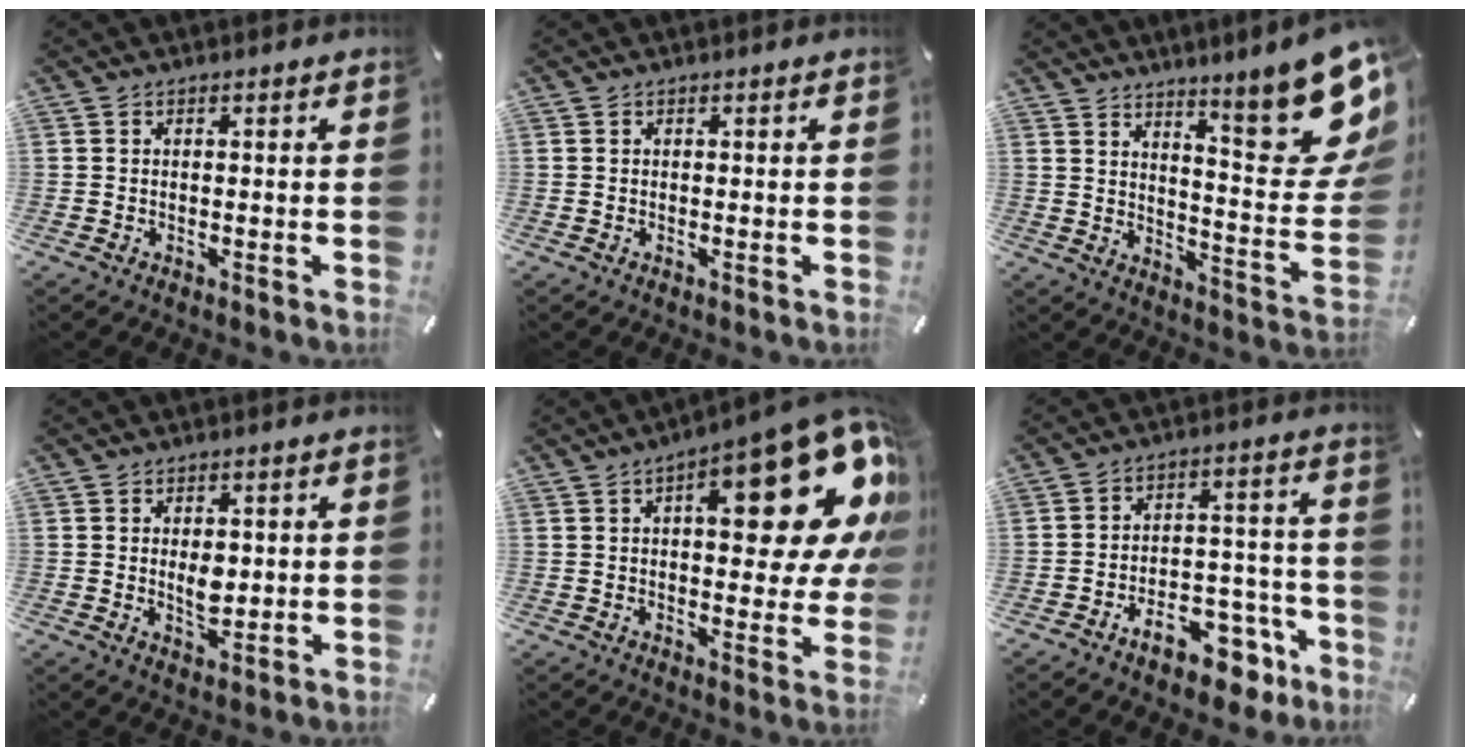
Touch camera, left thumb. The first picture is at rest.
{"total": 0.0}
{"total": 19.5, "force": [11.9, 5.3, 14.5], "torque": [-0.186, -0.102, 0.191]}
{"total": 4.8, "force": [0.6, 3.1, 3.7], "torque": [-0.057, -0.008, 0.004]}
{"total": 23.7, "force": [10.7, 9.0, 19.1], "torque": [-0.244, -0.069, 0.167]}
{"total": 12.7, "force": [-8.2, 6.4, 7.3], "torque": [-0.065, 0.060, -0.131]}